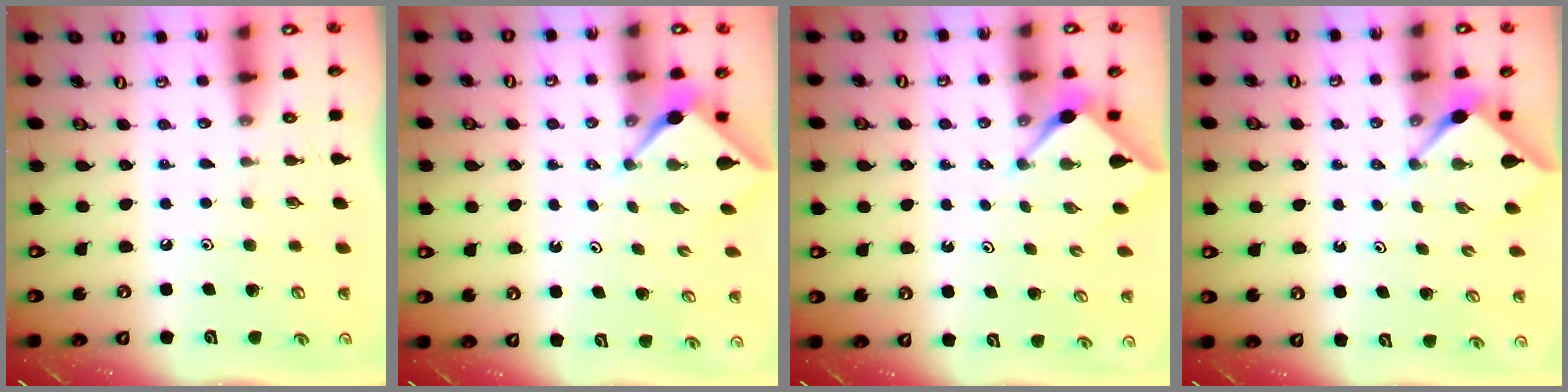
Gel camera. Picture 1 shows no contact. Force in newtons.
{"total": 2.5, "press": 2.4, "slide": 0.3}
{"total": 3.1, "press": 3.1, "slide": 0.3}
{"total": 3.0, "press": 3.0, "slide": 0.3}